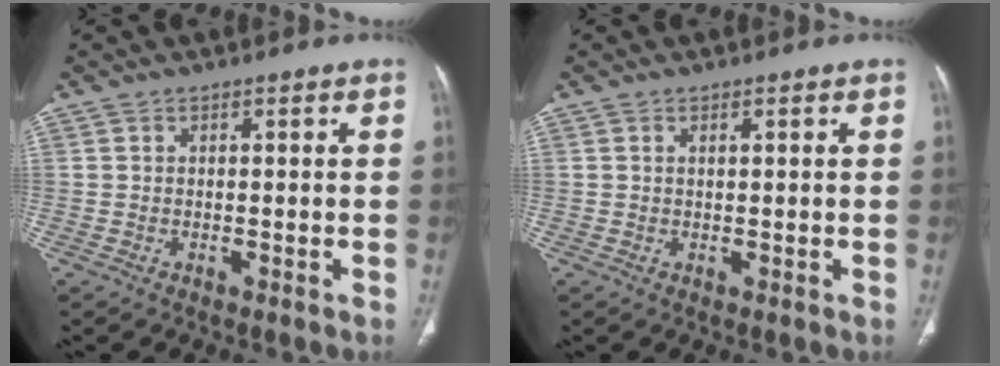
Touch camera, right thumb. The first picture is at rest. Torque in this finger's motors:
{"motor_torque": [0.25, -0.22, -0.22, 0.21, 0.07]}